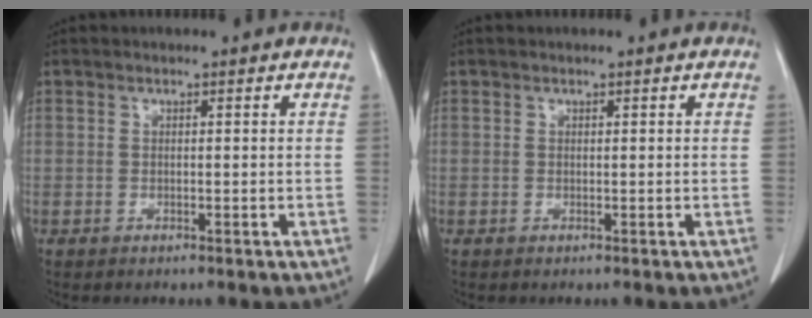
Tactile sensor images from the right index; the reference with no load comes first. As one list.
[{"total": 0.0}]